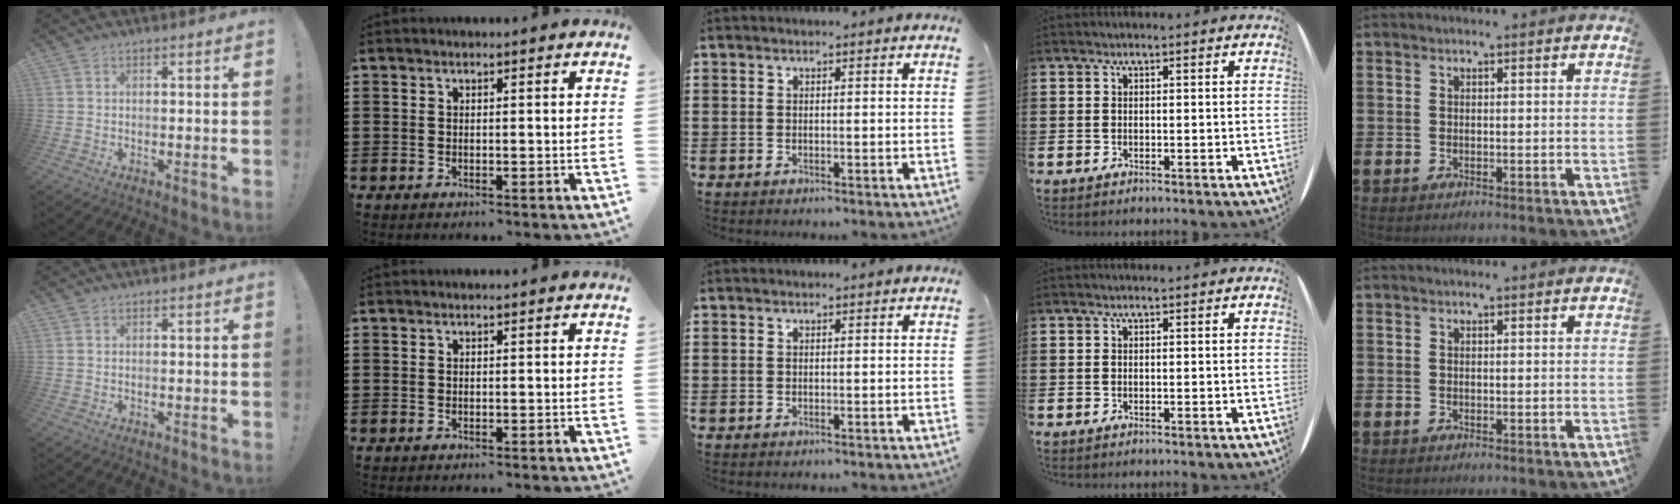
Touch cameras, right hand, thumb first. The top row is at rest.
{}